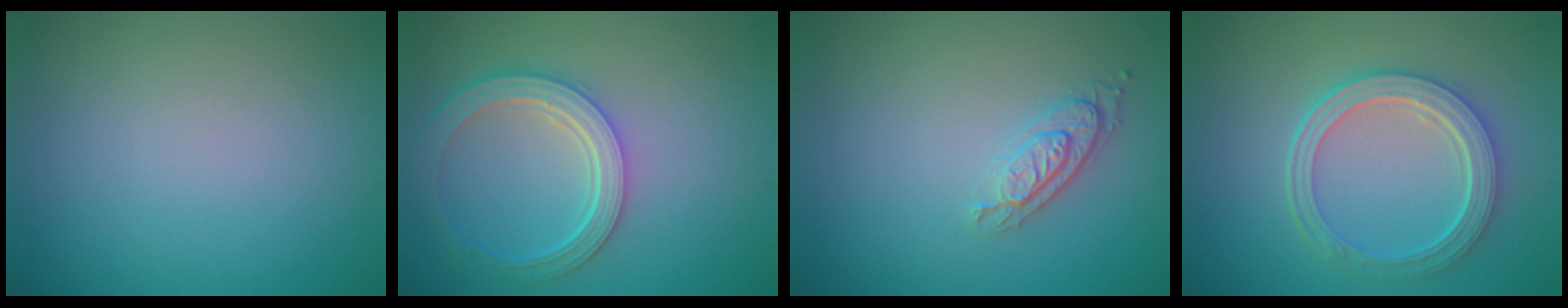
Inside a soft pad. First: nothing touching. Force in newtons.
{"total": 5.1, "press": 4.0, "slide": 3.1}
{"total": 2.1, "press": 1.8, "slide": 1.1}
{"total": 4.9, "press": 4.0, "slide": 2.9}